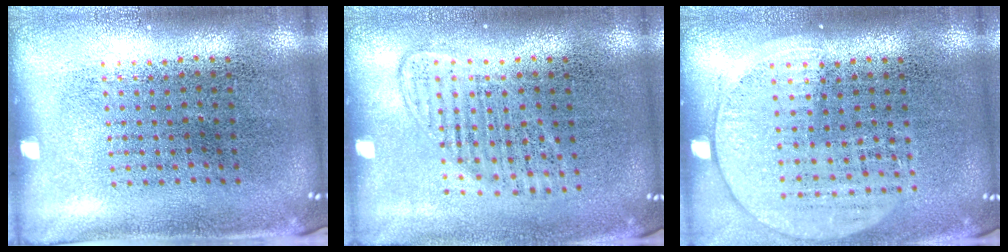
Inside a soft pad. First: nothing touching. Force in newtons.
{"total": 1.4, "press": 1.2, "slide": 0.6}
{"total": 1.5, "press": 1.4, "slide": 0.5}